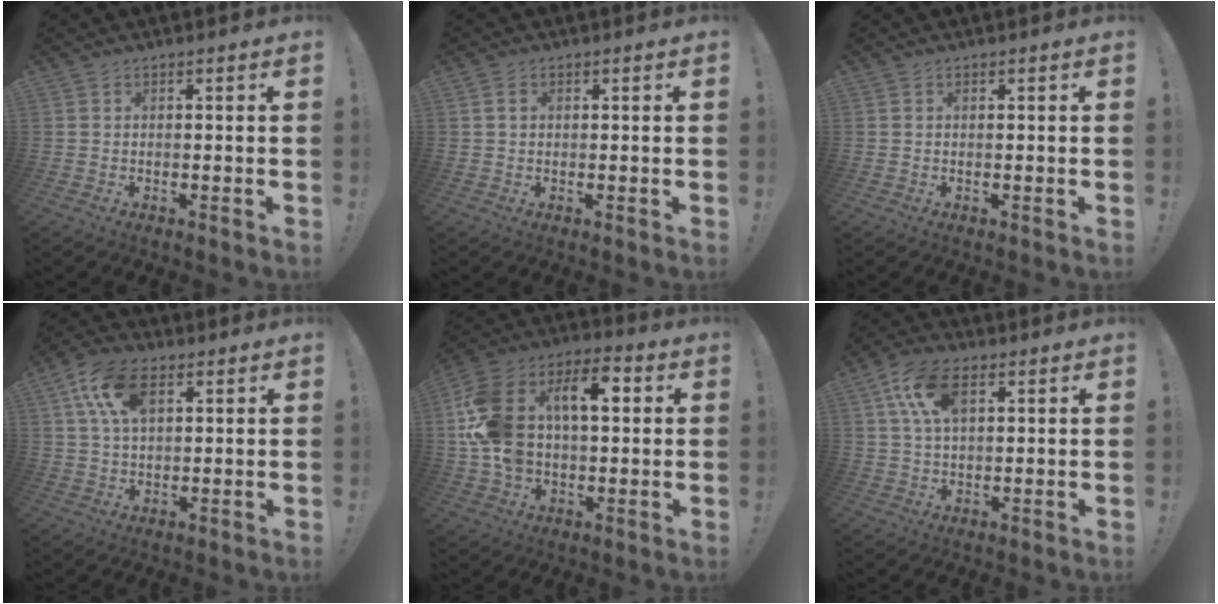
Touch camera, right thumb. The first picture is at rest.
{"total": 1.4, "force": [0.4, 1.2, 0.7], "torque": [-0.012, 0.005, 0.007]}
{"total": 0.0}
{"total": 12.6, "force": [4.9, 7.6, 8.7], "torque": [-0.152, 0.002, 0.092]}
{"total": 21.0, "force": [3.5, 14.1, 15.2], "torque": [-0.290, 0.019, 0.063]}
{"total": 11.6, "force": [4.3, 6.9, 8.3], "torque": [-0.142, 0.000, 0.082]}